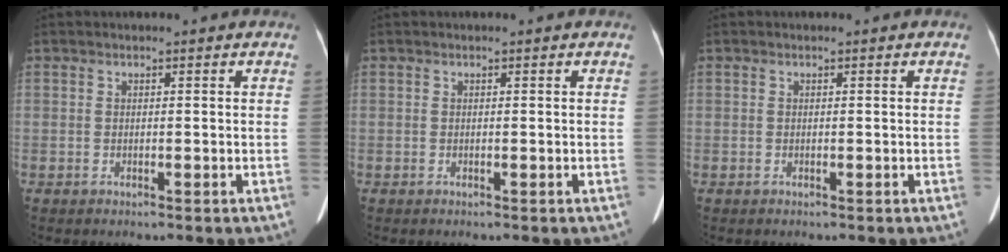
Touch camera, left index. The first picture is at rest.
{"total": 0.0}
{"total": 0.0}